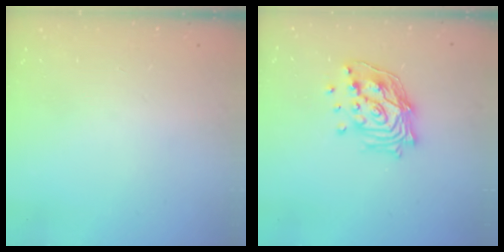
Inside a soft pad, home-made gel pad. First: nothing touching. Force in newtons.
{"total": 14.8, "press": 14.6, "slide": 2.2}